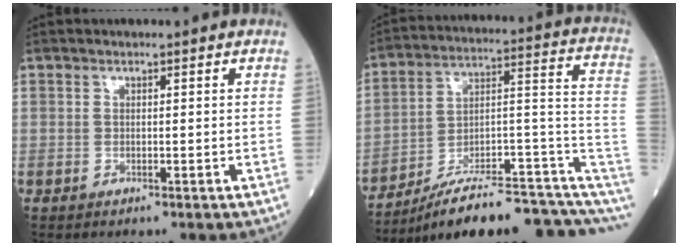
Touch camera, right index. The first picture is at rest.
{"total": 19.7, "force": [-14.0, 4.4, 13.2], "torque": [-0.124, 0.066, -0.203]}